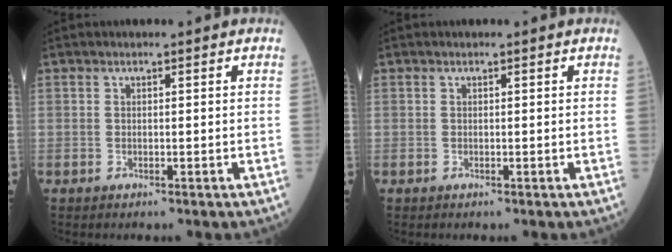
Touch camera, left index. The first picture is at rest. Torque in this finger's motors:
{"motor_torque": [0.08, -0.06, 0.00, 0.00]}